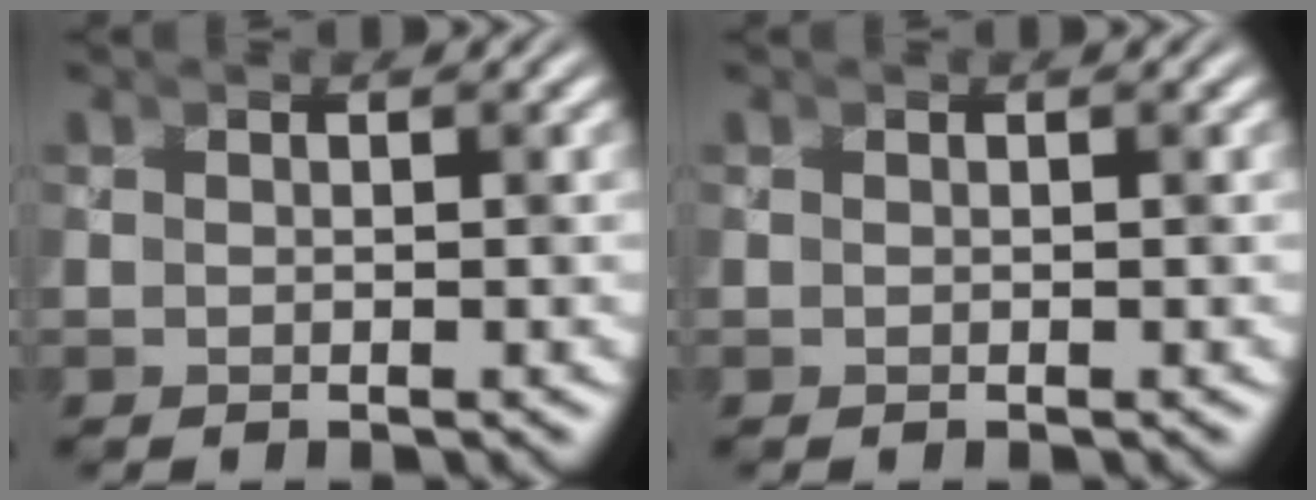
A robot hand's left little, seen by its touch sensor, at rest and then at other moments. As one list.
[{"total": 0.0}]